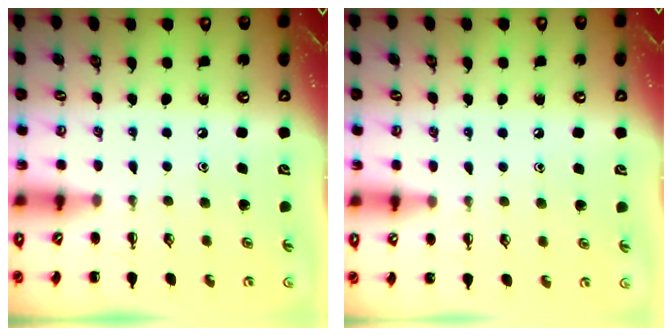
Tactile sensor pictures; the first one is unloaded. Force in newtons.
{"total": 6.7, "press": 6.3, "slide": 2.3}